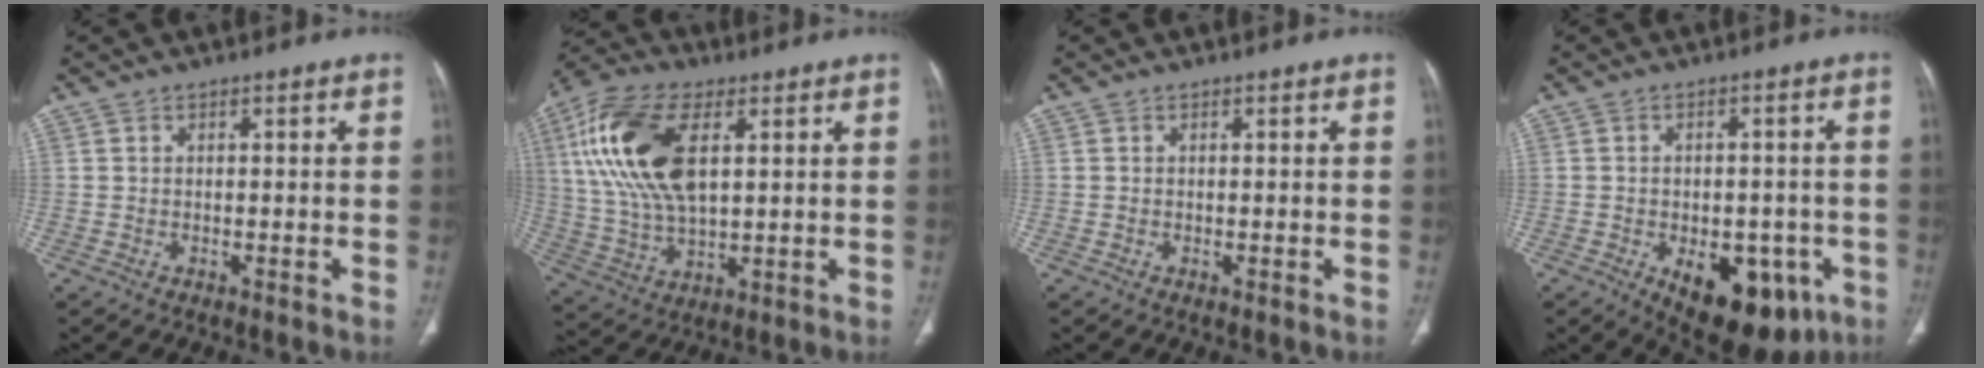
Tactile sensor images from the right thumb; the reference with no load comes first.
{"total": 19.0, "force": [5.4, 9.6, 15.5], "torque": [-0.316, 0.000, 0.102]}
{"total": 0.0}
{"total": 15.4, "force": [-6.3, 8.8, 11.0], "torque": [-0.127, 0.010, -0.070]}